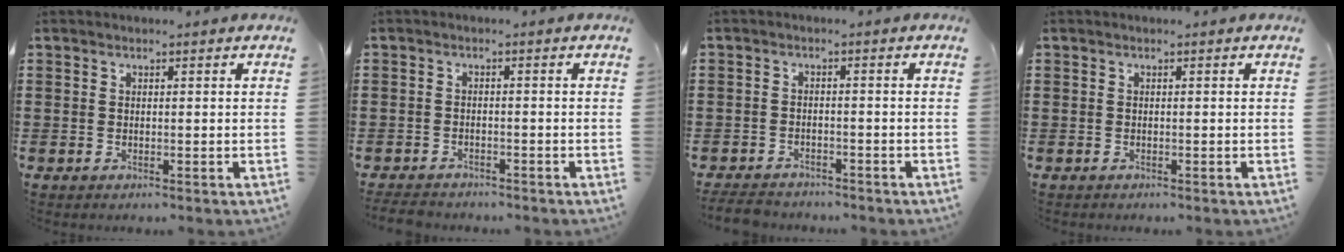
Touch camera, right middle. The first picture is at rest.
{"total": 2.5, "force": [-2.4, 0.5, 0.2], "torque": [-0.014, -0.002, -0.054]}
{"total": 3.3, "force": [-3.2, 0.8, 0.2], "torque": [-0.014, -0.002, -0.070]}
{"total": 0.0}